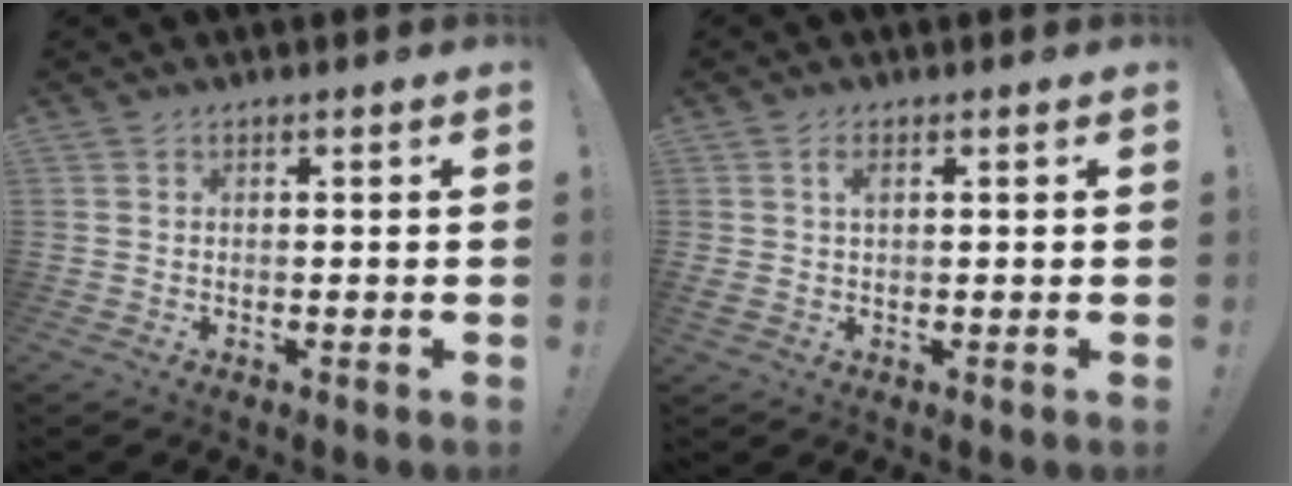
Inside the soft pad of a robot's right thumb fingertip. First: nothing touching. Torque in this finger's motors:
{"motor_torque": [0.21, 0.03, 0.43, 0.39, 0.29]}